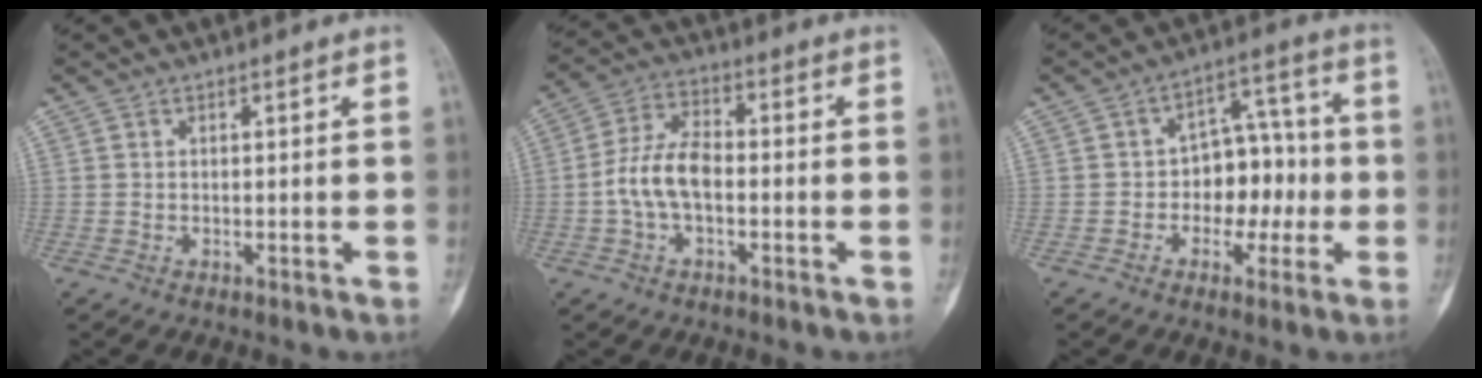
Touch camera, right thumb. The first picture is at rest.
{"total": 8.8, "force": [-1.5, 4.8, 7.2], "torque": [-0.146, 0.029, -0.036]}
{"total": 9.9, "force": [-1.4, 7.0, 6.9], "torque": [-0.048, 0.042, -0.027]}